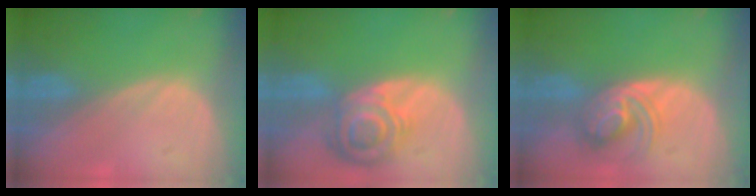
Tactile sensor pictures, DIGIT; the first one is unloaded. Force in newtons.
{"total": 8.3, "press": 7.3, "slide": 4.0}
{"total": 5.6, "press": 5.6, "slide": 0.3}